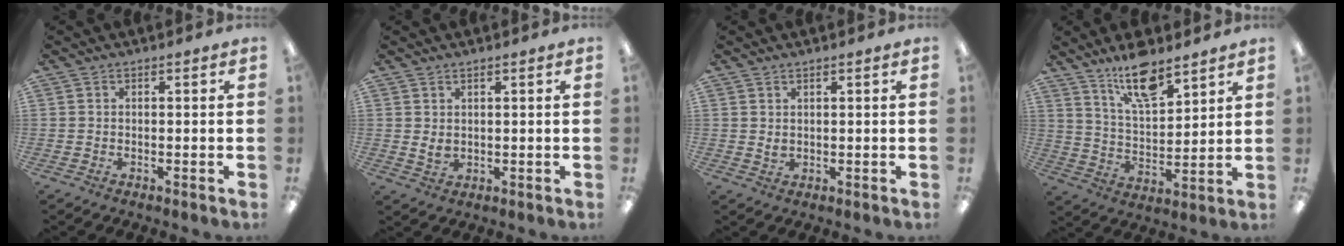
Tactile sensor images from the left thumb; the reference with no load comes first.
{"total": 2.0, "force": [0.9, 1.3, 1.2], "torque": [-0.026, 0.000, 0.017]}
{"total": 1.3, "force": [0.8, 0.7, 0.7], "torque": [-0.008, -0.003, 0.013]}
{"total": 12.6, "force": [9.7, 4.1, 7.0], "torque": [-0.119, -0.051, 0.171]}